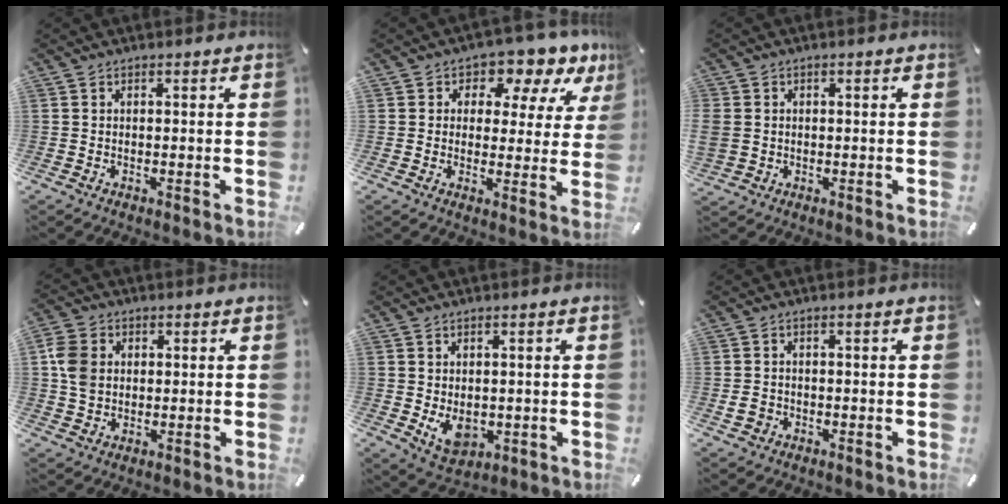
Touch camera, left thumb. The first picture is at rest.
{"total": 7.5, "force": [4.2, 5.3, 3.2], "torque": [-0.042, -0.033, 0.068]}
{"total": 3.9, "force": [0.3, 3.7, 1.4], "torque": [-0.034, 0.006, 0.008]}
{"total": 6.6, "force": [1.2, 5.7, 3.3], "torque": [-0.083, 0.005, 0.020]}
{"total": 6.2, "force": [-0.4, 4.9, 3.8], "torque": [-0.061, -0.005, -0.006]}
{"total": 2.4, "force": [-0.7, 2.1, 1.1], "torque": [-0.020, 0.003, -0.012]}